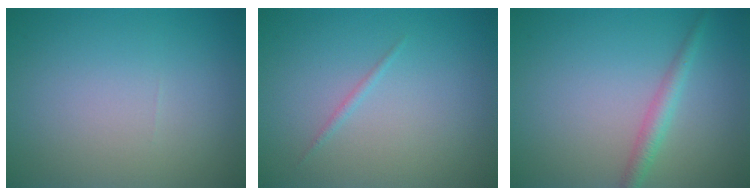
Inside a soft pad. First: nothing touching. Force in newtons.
{"total": 0.6, "press": 0.6, "slide": 0.0}
{"total": 2.0, "press": 2.0, "slide": 0.1}